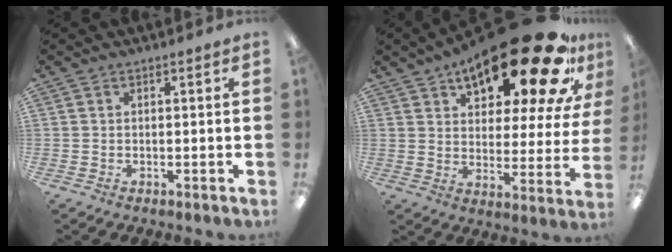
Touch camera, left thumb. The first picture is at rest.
{"total": 25.8, "force": [17.9, 8.2, 16.6], "torque": [-0.245, -0.117, 0.285]}